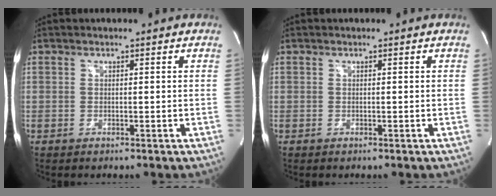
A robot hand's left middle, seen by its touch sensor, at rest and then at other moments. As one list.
[{"total": 0.0}]